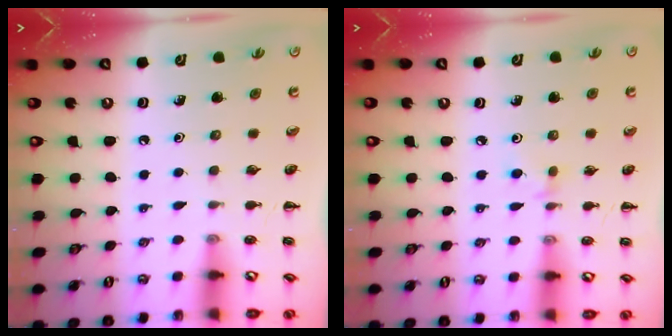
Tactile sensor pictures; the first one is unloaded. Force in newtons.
{"total": 2.9, "press": 2.7, "slide": 1.2}